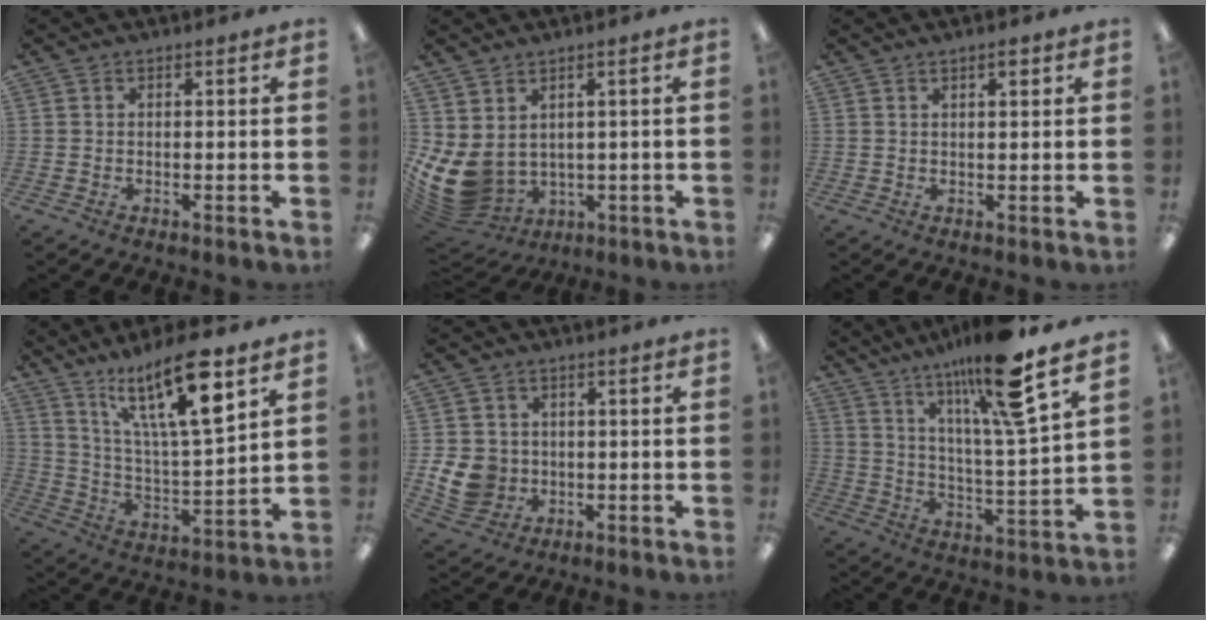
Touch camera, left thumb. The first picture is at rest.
{"total": 8.6, "force": [1.1, 6.4, 5.6], "torque": [-0.156, -0.030, 0.026]}
{"total": 2.0, "force": [1.4, 0.4, 1.4], "torque": [-0.021, -0.001, 0.021]}
{"total": 19.5, "force": [12.6, 4.7, 14.1], "torque": [-0.253, -0.065, 0.200]}
{"total": 8.4, "force": [-1.2, 7.5, 3.4], "torque": [-0.085, 0.010, -0.020]}
{"total": 17.9, "force": [13.2, 1.2, 12.0], "torque": [-0.211, -0.073, 0.202]}